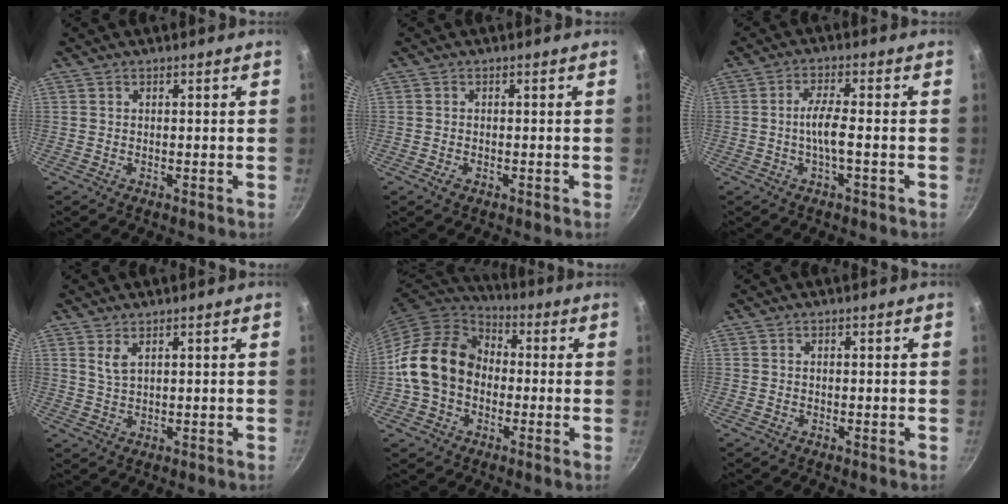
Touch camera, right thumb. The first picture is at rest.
{"total": 1.3, "force": [-0.6, 0.8, 0.7], "torque": [-0.016, 0.000, -0.010]}
{"total": 4.6, "force": [-1.1, 0.7, 4.4], "torque": [-0.097, 0.013, -0.026]}
{"total": 2.7, "force": [1.4, 1.1, 2.0], "torque": [-0.040, -0.011, 0.032]}
{"total": 16.1, "force": [-0.8, 12.6, 10.0], "torque": [-0.149, 0.037, -0.027]}
{"total": 0.0}